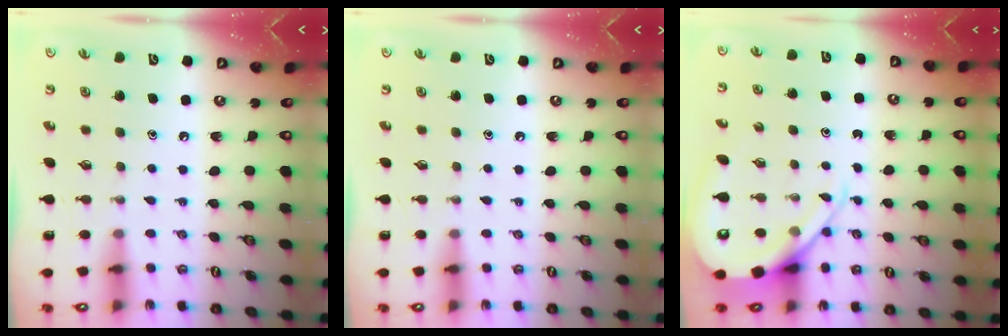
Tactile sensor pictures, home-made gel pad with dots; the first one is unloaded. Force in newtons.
{"total": 0.0}
{"total": 9.2, "press": 9.2, "slide": 0.9}